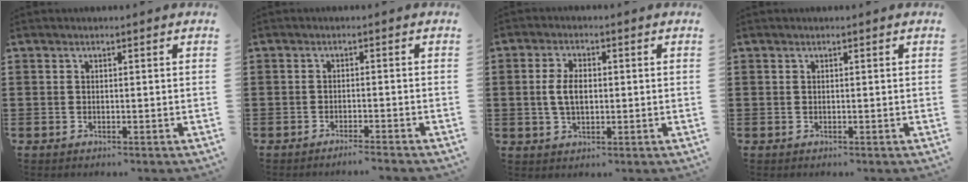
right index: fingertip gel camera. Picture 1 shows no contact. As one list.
[{"total": 1.8, "force": [-1.6, -0.3, 0.5], "torque": [-0.009, 0.002, -0.032]}, {"total": 4.6, "force": [0.1, 2.5, 3.9], "torque": [-0.093, 0.003, -0.004]}, {"total": 0.0}]